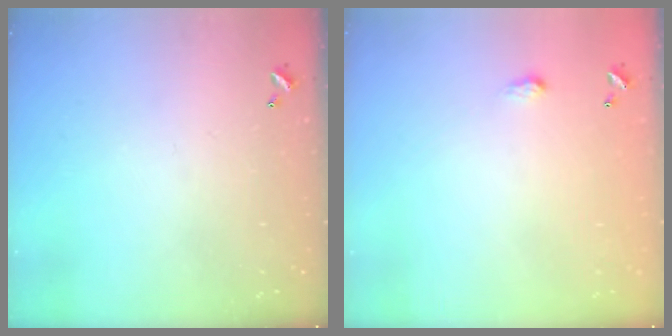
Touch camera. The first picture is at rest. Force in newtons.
{"total": 1.3, "press": 1.3, "slide": 0.2}